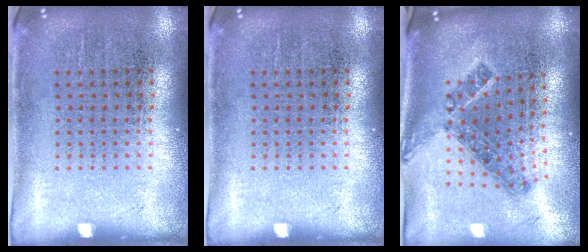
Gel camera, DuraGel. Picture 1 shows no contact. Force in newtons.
{"total": 0.0}
{"total": 1.2, "press": 1.0, "slide": 0.8}